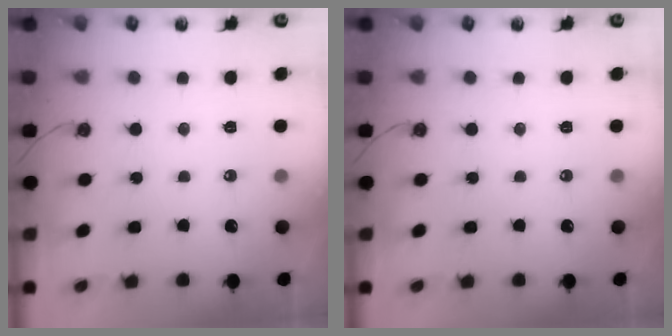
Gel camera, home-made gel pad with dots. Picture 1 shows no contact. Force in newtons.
{"total": 0.0}